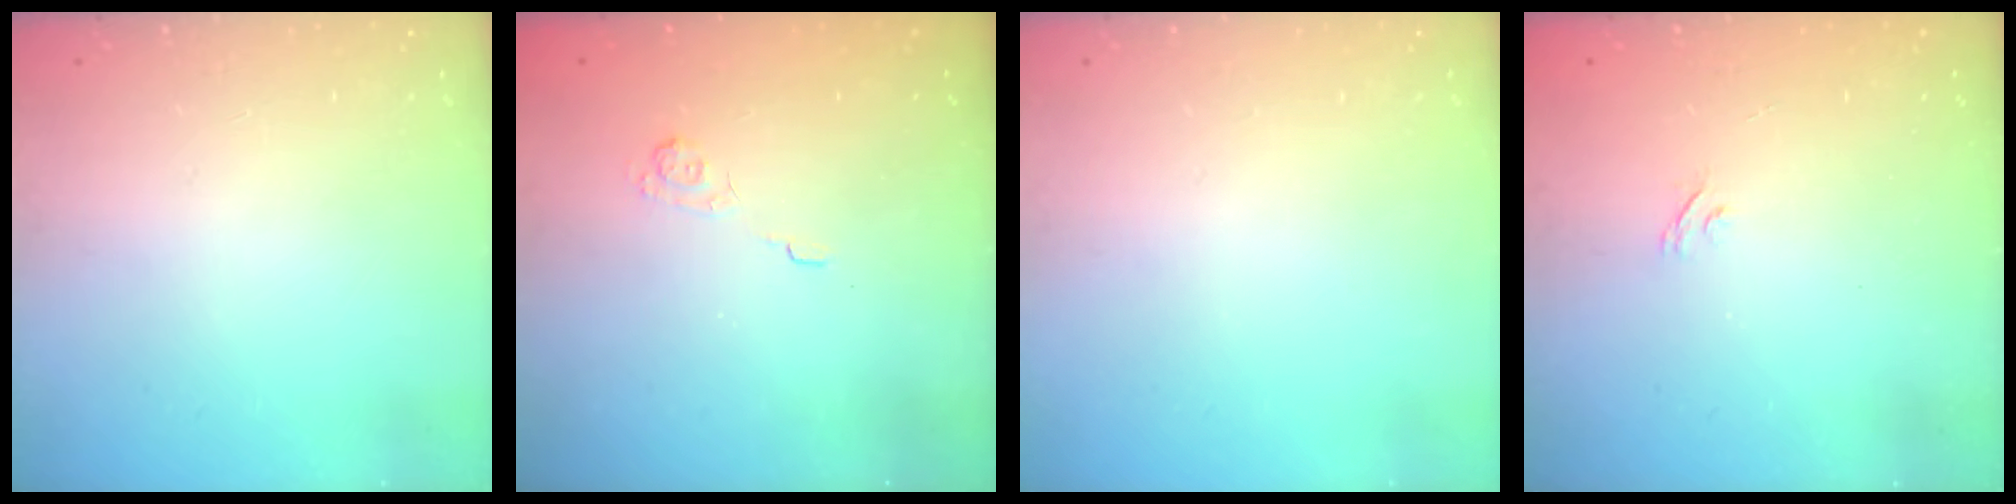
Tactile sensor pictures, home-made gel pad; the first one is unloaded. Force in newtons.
{"total": 2.2, "press": 1.7, "slide": 1.4}
{"total": 0.0}
{"total": 2.2, "press": 1.9, "slide": 1.1}